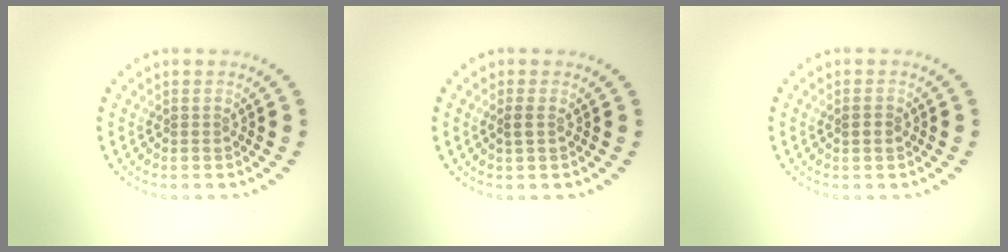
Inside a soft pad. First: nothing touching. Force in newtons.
{"total": 0.8, "press": 0.7, "slide": 0.4}
{"total": 1.1, "press": 1.1, "slide": 0.1}